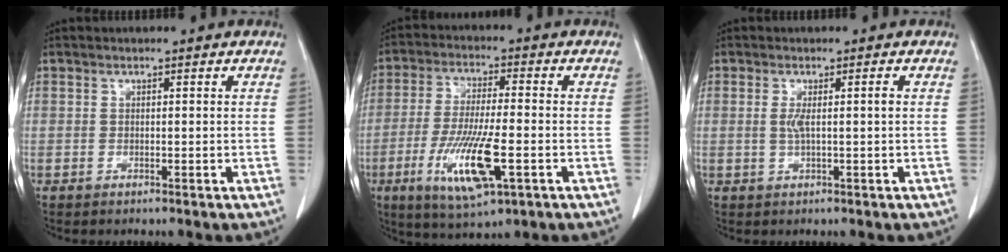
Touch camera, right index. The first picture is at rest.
{"total": 12.4, "force": [-4.4, 2.1, 11.4], "torque": [-0.227, -0.021, -0.074]}
{"total": 2.2, "force": [0.0, 0.0, 2.2], "torque": [-0.044, 0.001, 0.002]}